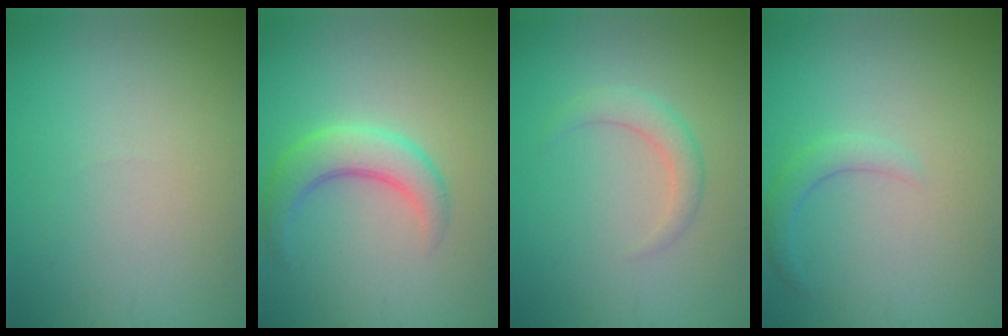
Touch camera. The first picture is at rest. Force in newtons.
{"total": 4.0, "press": 4.0, "slide": 0.0}
{"total": 2.0, "press": 2.0, "slide": 0.2}
{"total": 1.6, "press": 1.6, "slide": 0.2}